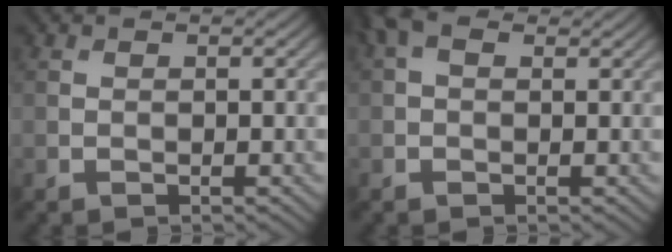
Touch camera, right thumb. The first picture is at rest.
{"total": 2.9, "force": [1.1, 1.8, 2.0], "torque": [-0.042, 0.009, 0.012]}